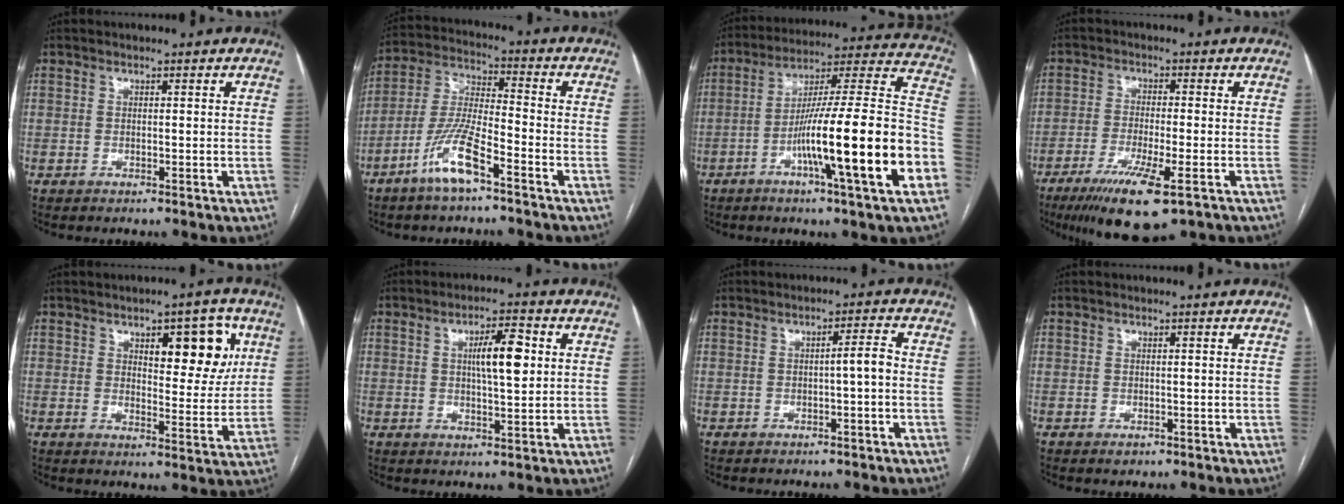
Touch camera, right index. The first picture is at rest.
{"total": 9.9, "force": [-6.0, 1.5, 7.8], "torque": [-0.168, -0.007, -0.120]}
{"total": 23.5, "force": [-7.9, 0.0, 22.1], "torque": [-0.294, -0.002, -0.131]}
{"total": 11.0, "force": [-6.4, 1.6, 8.8], "torque": [-0.155, -0.028, -0.102]}
{"total": 9.8, "force": [4.1, 3.7, 8.1], "torque": [-0.099, 0.008, 0.058]}
{"total": 6.9, "force": [1.6, 1.5, 6.5], "torque": [-0.108, 0.010, 0.029]}
{"total": 2.7, "force": [-0.5, 0.1, 2.6], "torque": [-0.036, 0.005, -0.007]}
{"total": 0.9, "force": [-0.4, 0.7, 0.4], "torque": [-0.002, 0.003, -0.003]}